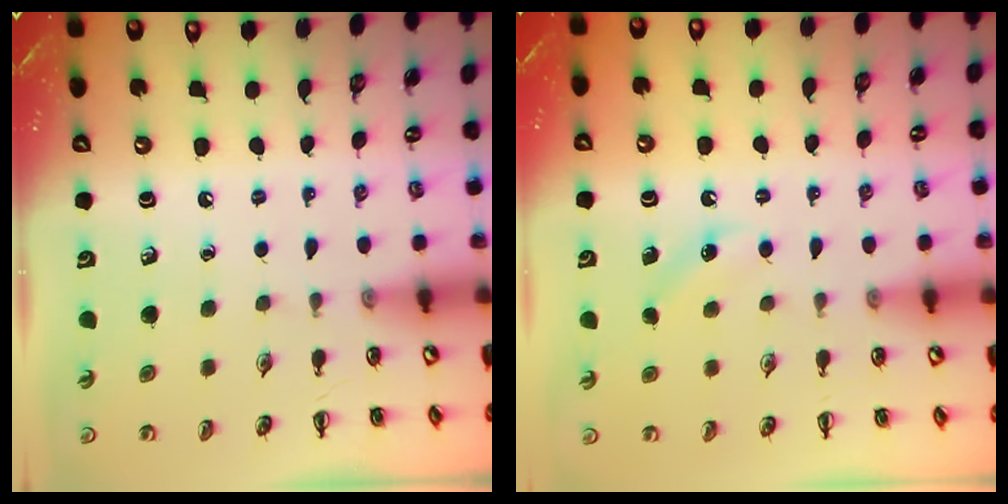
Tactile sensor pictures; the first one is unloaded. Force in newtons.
{"total": 3.1, "press": 3.0, "slide": 0.8}